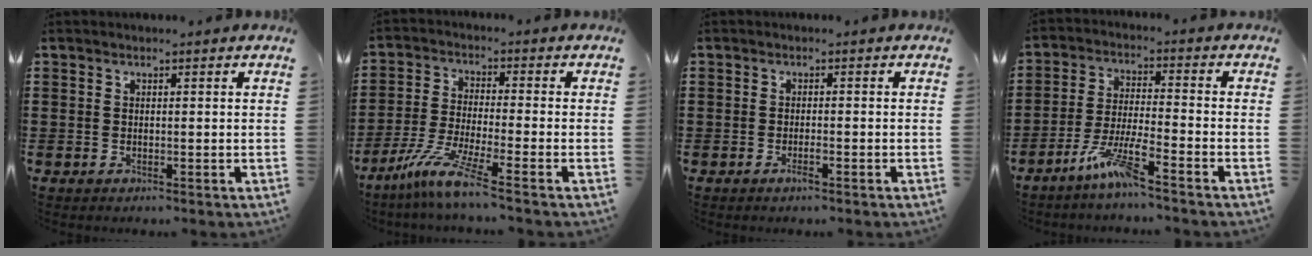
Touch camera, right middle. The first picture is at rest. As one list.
[{"total": 7.7, "force": [-5.4, -0.1, 5.5], "torque": [-0.123, -0.019, -0.108]}, {"total": 1.2, "force": [-0.8, 0.1, 1.0], "torque": [-0.017, -0.004, -0.012]}, {"total": 7.1, "force": [-5.2, 0.4, 4.8], "torque": [-0.110, -0.011, -0.103]}]